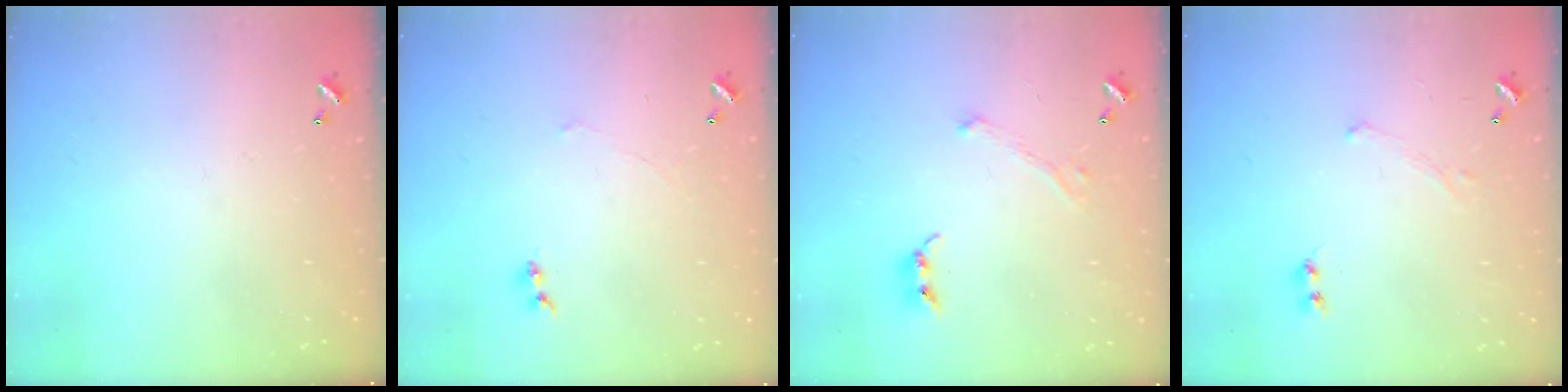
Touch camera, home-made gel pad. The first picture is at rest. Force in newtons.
{"total": 0.7, "press": 0.1, "slide": 0.7}
{"total": 1.8, "press": 1.6, "slide": 0.9}
{"total": 0.7, "press": 0.7, "slide": 0.3}